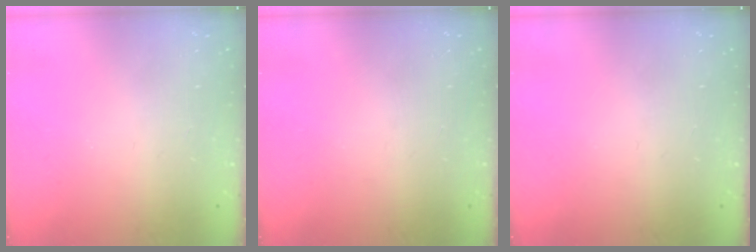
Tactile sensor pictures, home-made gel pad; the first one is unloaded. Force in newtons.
{"total": 0.0}
{"total": 0.0}